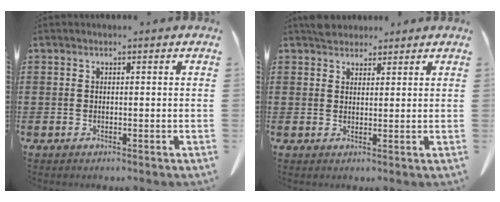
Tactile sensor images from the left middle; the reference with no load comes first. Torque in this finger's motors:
{"motor_torque": [0.12, 0.08, 0.02, 0.02]}